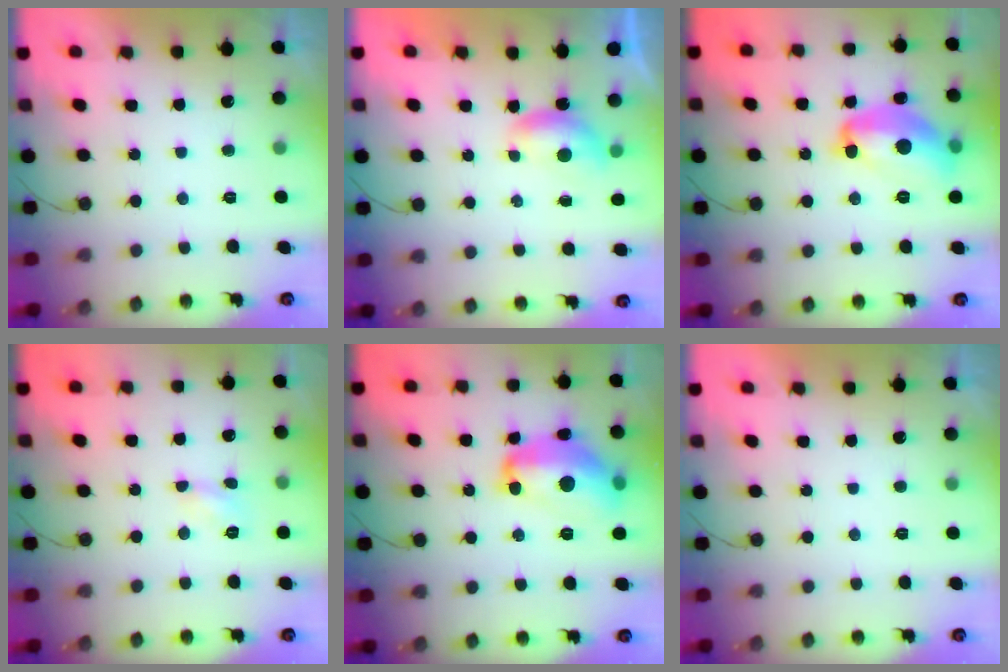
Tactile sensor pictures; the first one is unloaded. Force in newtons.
{"total": 4.3, "press": 4.3, "slide": 0.5}
{"total": 15.0, "press": 14.9, "slide": 0.9}
{"total": 3.8, "press": 3.7, "slide": 0.5}
{"total": 16.1, "press": 16.1, "slide": 1.0}
{"total": 0.0}